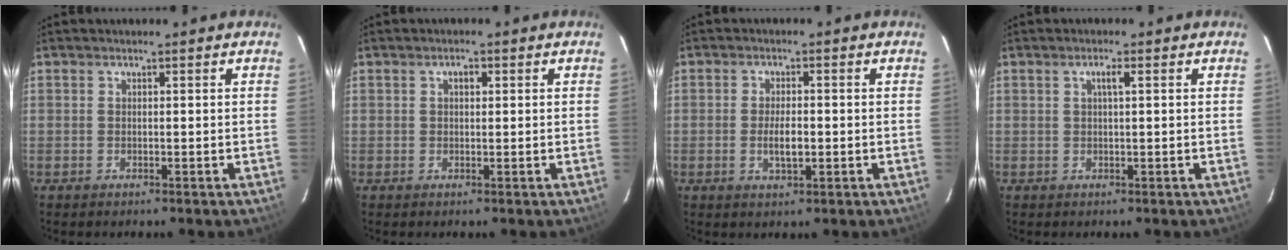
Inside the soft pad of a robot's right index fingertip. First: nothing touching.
{"total": 1.4, "force": [0.4, 0.9, 1.0], "torque": [-0.015, 0.008, 0.006]}
{"total": 3.9, "force": [-0.8, 1.4, 3.6], "torque": [-0.069, -0.003, -0.011]}
{"total": 1.5, "force": [0.5, 0.0, 1.5], "torque": [-0.027, 0.005, 0.009]}